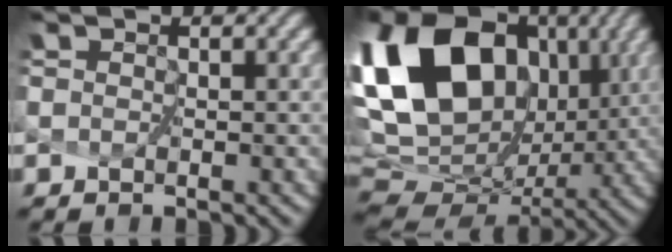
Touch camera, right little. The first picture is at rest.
{"total": 18.7, "force": [6.0, 13.0, 12.0], "torque": [-0.260, 0.015, 0.123]}